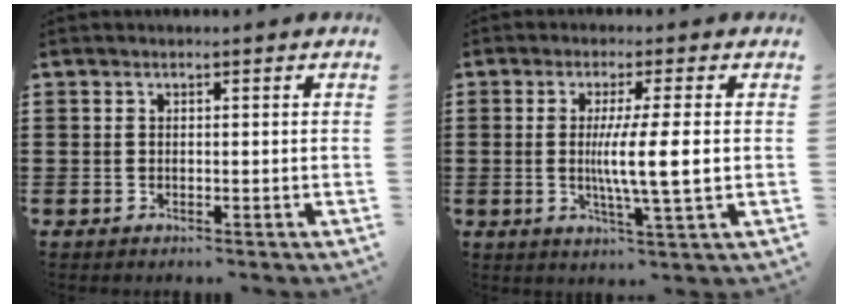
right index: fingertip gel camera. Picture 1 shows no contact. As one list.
[{"total": 7.0, "force": [0.1, 0.1, 7.0], "torque": [-0.126, -0.006, -0.003]}]